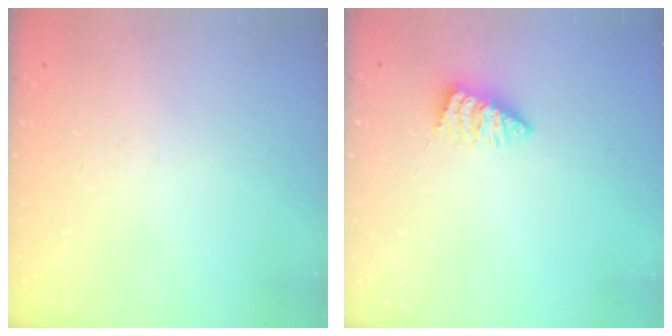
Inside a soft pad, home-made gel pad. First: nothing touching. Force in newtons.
{"total": 2.0, "press": 2.0, "slide": 0.2}